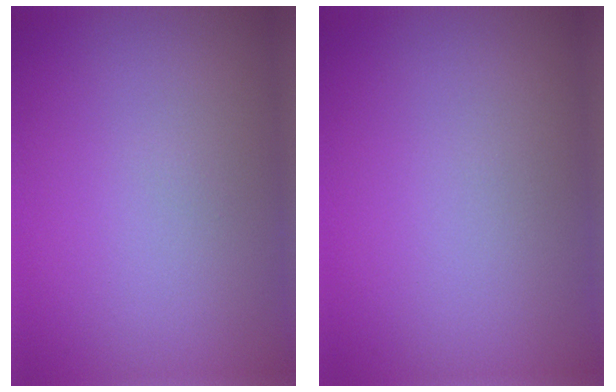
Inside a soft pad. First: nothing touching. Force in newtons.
{"total": 0.0}